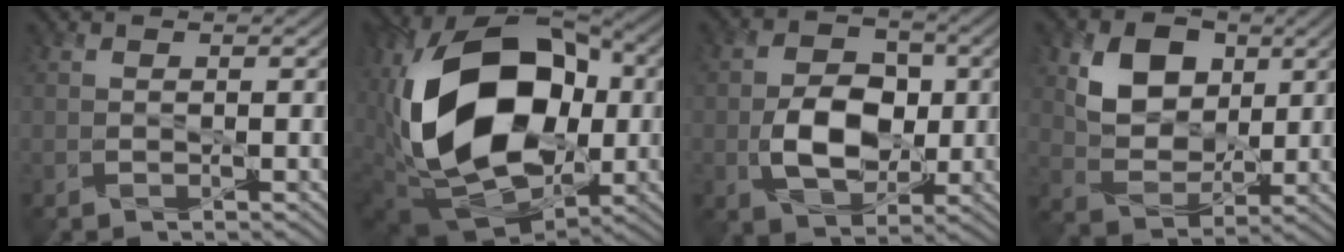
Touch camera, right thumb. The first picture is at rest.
{"total": 20.8, "force": [0.6, 14.0, 15.4], "torque": [-0.328, -0.017, 0.034]}
{"total": 8.0, "force": [-1.2, 5.3, 6.0], "torque": [-0.108, 0.004, -0.022]}
{"total": 8.5, "force": [2.9, 6.0, 5.2], "torque": [-0.113, -0.003, 0.048]}